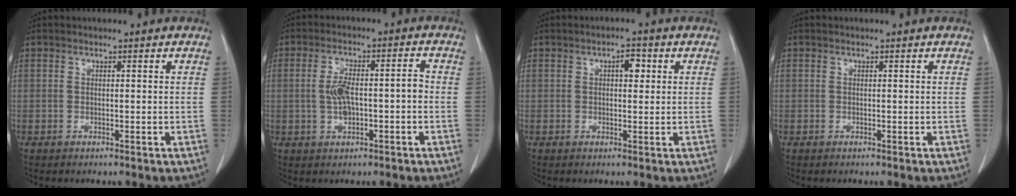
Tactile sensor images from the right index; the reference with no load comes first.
{"total": 6.1, "force": [-0.8, 2.0, 5.7], "torque": [-0.114, 0.021, -0.010]}
{"total": 3.6, "force": [1.3, 1.7, 2.9], "torque": [-0.042, 0.008, 0.017]}
{"total": 0.0}